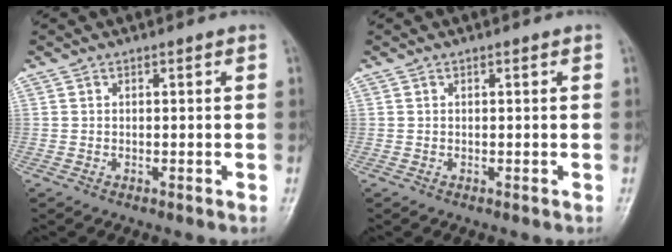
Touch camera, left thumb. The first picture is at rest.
{"total": 0.0}